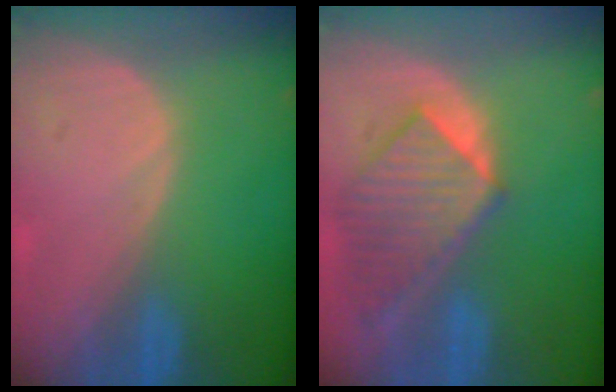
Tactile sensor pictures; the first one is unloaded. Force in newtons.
{"total": 8.3, "press": 7.6, "slide": 3.4}